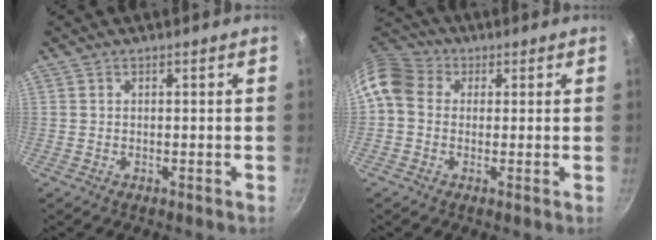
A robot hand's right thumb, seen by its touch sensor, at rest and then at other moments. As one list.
[{"total": 9.7, "force": [1.4, 8.0, 5.3], "torque": [-0.090, 0.021, 0.006]}]